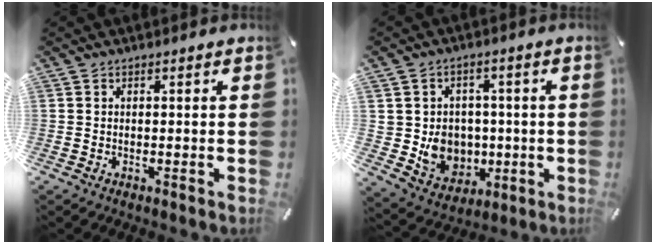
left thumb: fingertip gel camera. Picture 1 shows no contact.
{"total": 9.3, "force": [-0.1, 8.9, 2.5], "torque": [-0.055, -0.003, 0.012]}